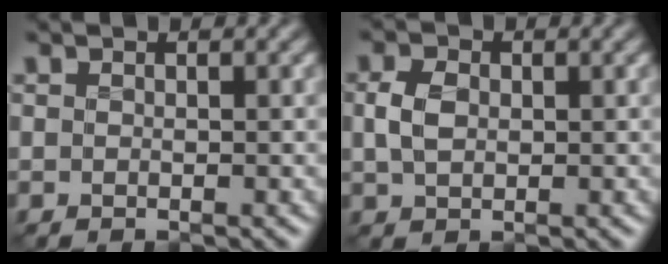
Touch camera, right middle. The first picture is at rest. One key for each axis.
{"total": 2.5, "fx": 0.1, "fy": 1.9, "fz": 1.6, "tx": -0.043, "ty": 0.000, "tz": 0.002}